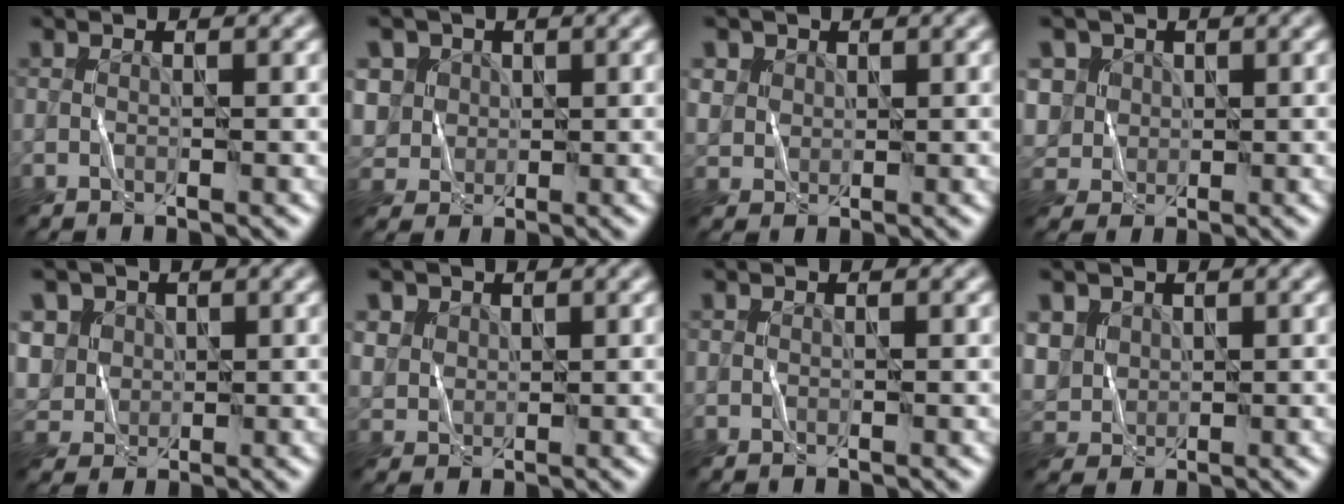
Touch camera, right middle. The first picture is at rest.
{"total": 3.1, "force": [1.5, 2.7, -0.1], "torque": [-0.035, 0.006, 0.041]}
{"total": 2.0, "force": [1.5, 1.3, -0.3], "torque": [-0.021, 0.008, 0.032]}
{"total": 2.6, "force": [1.3, 2.2, -0.4], "torque": [-0.029, 0.003, 0.043]}
{"total": 3.3, "force": [1.7, 2.8, 0.2], "torque": [-0.048, 0.007, 0.048]}
{"total": 2.4, "force": [1.8, 1.6, -0.1], "torque": [-0.029, 0.008, 0.039]}
{"total": 0.0}
{"total": 2.1, "force": [1.2, 1.7, -0.4], "torque": [-0.028, 0.004, 0.038]}